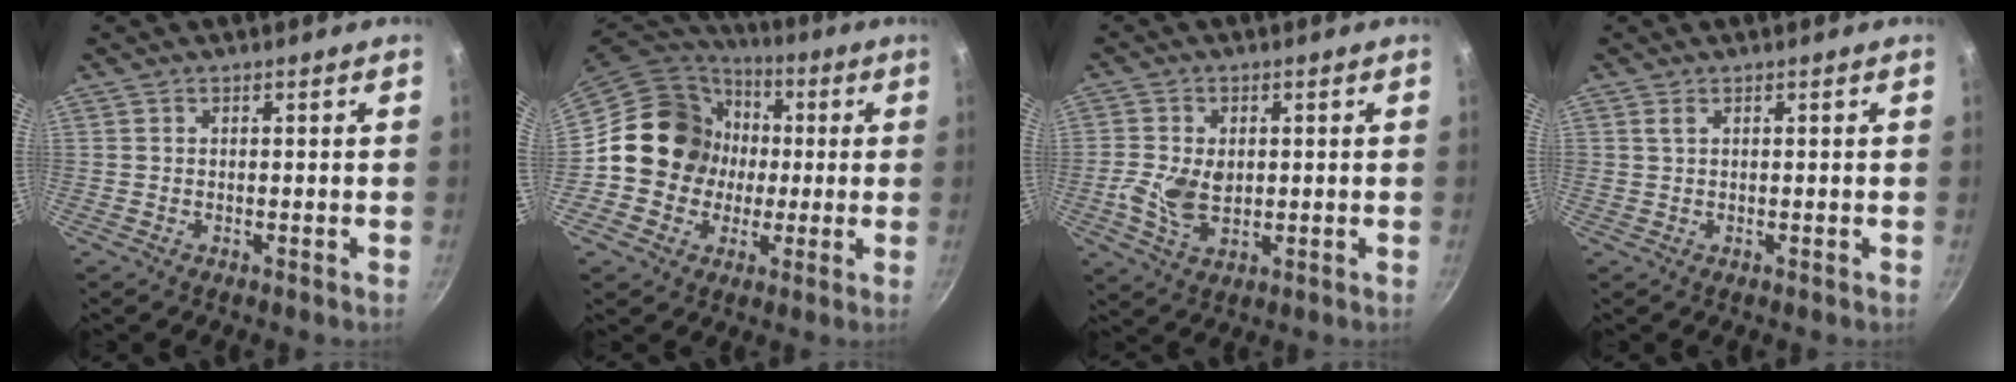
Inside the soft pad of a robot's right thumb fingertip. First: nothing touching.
{"total": 16.2, "force": [0.3, 14.7, 6.9], "torque": [-0.089, 0.027, -0.002]}
{"total": 7.3, "force": [-0.2, 4.8, 5.5], "torque": [-0.110, -0.007, -0.005]}
{"total": 0.9, "force": [0.4, 0.4, 0.6], "torque": [-0.012, 0.001, 0.010]}